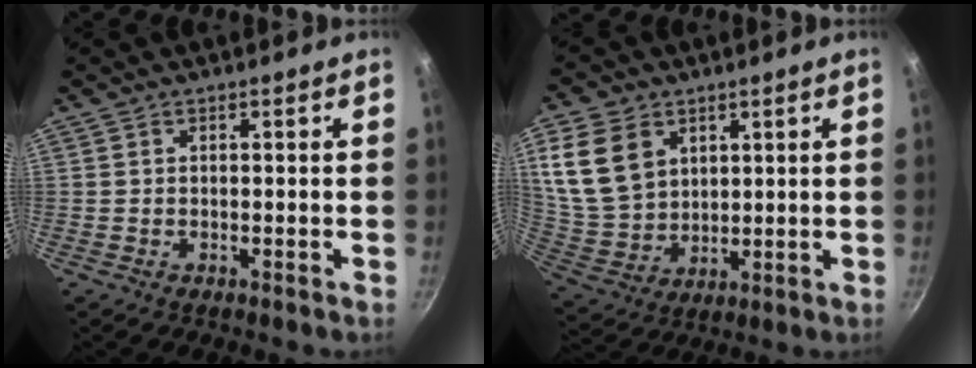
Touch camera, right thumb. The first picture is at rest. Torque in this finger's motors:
{"motor_torque": [-0.27, 0.63, 0.45, 0.06, 0.17]}